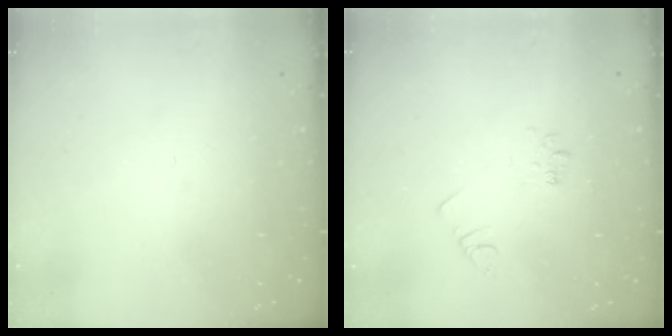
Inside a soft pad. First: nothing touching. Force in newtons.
{"total": 3.6, "press": 3.6, "slide": 0.6}